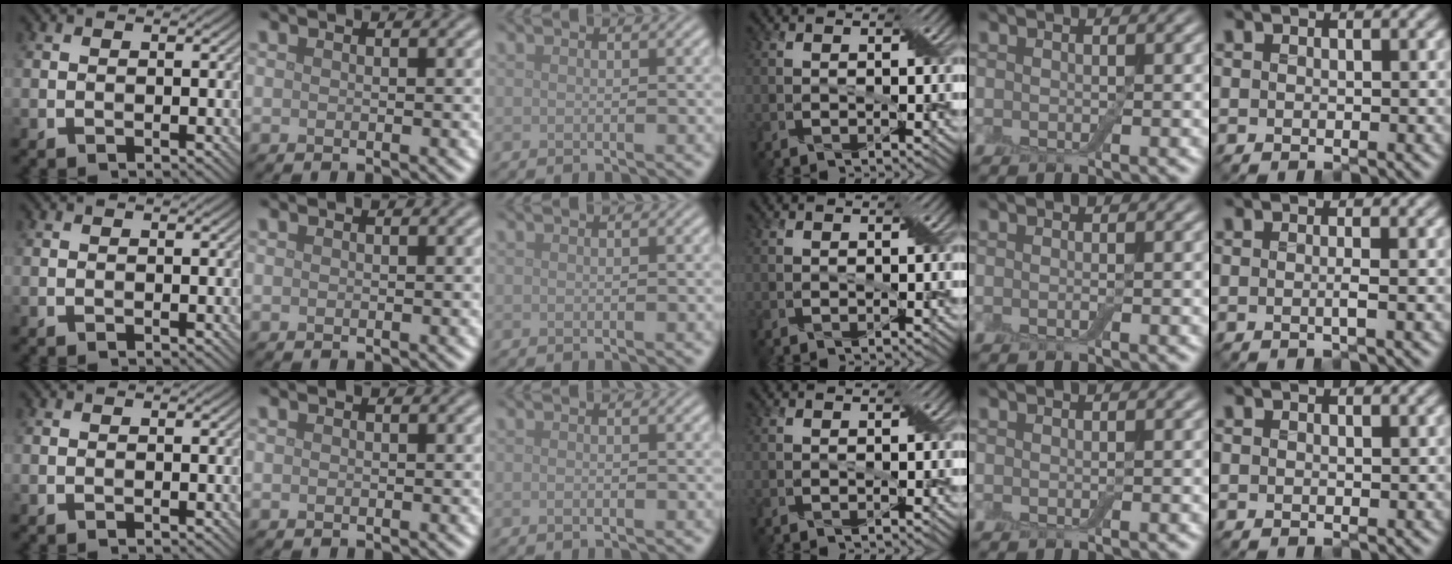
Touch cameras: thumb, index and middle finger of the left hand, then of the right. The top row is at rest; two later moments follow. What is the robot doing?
{"motion": "extract", "object": "drawer"}